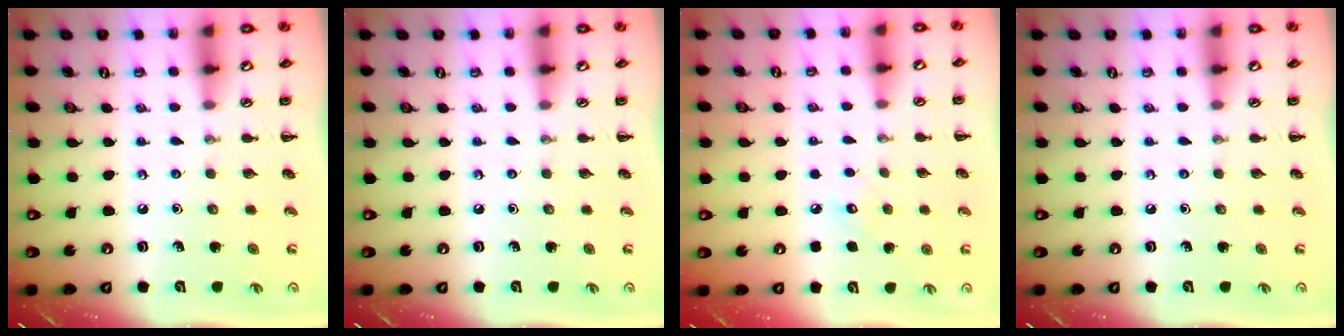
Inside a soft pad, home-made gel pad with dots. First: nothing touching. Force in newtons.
{"total": 0.0}
{"total": 5.5, "press": 5.3, "slide": 1.4}
{"total": 0.0}